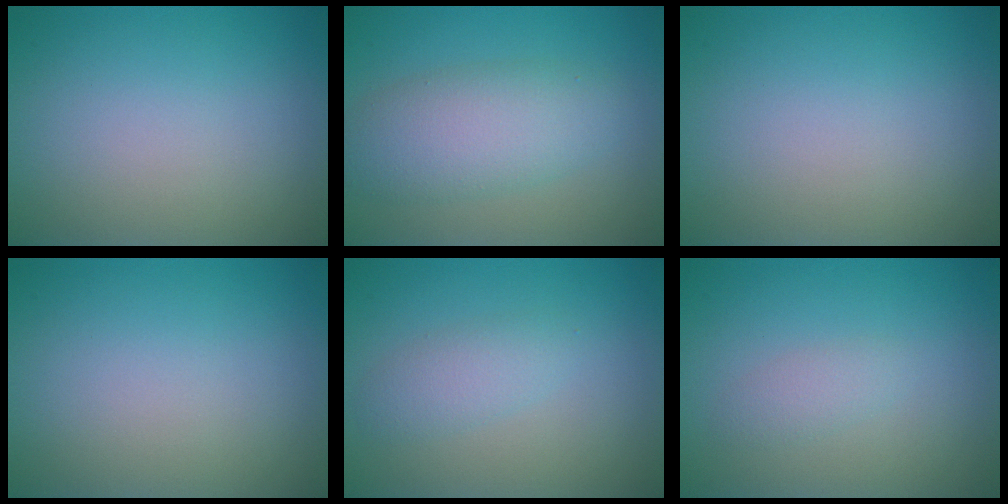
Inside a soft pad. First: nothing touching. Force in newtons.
{"total": 5.3, "press": 5.3, "slide": 0.2}
{"total": 0.0}
{"total": 0.0}
{"total": 2.0, "press": 2.0, "slide": 0.1}
{"total": 1.2, "press": 1.2, "slide": 0.0}